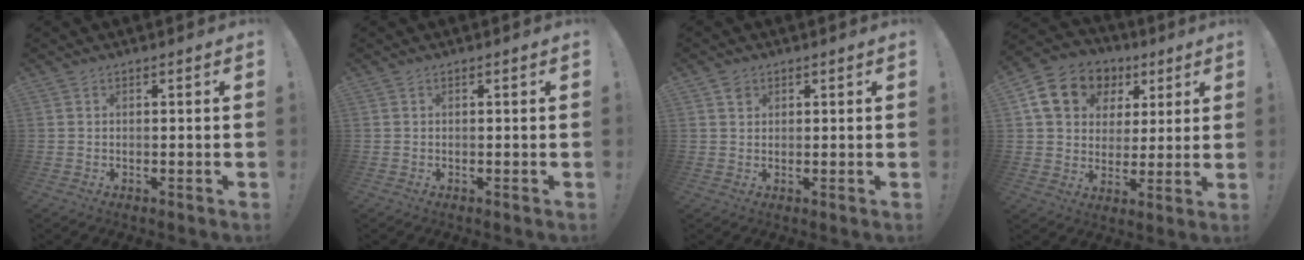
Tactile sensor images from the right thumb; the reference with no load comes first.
{"total": 0.0}
{"total": 1.7, "force": [1.0, 1.4, 0.3], "torque": [0.006, -0.005, 0.016]}
{"total": 15.2, "force": [6.4, 12.0, 6.8], "torque": [-0.097, -0.019, 0.131]}